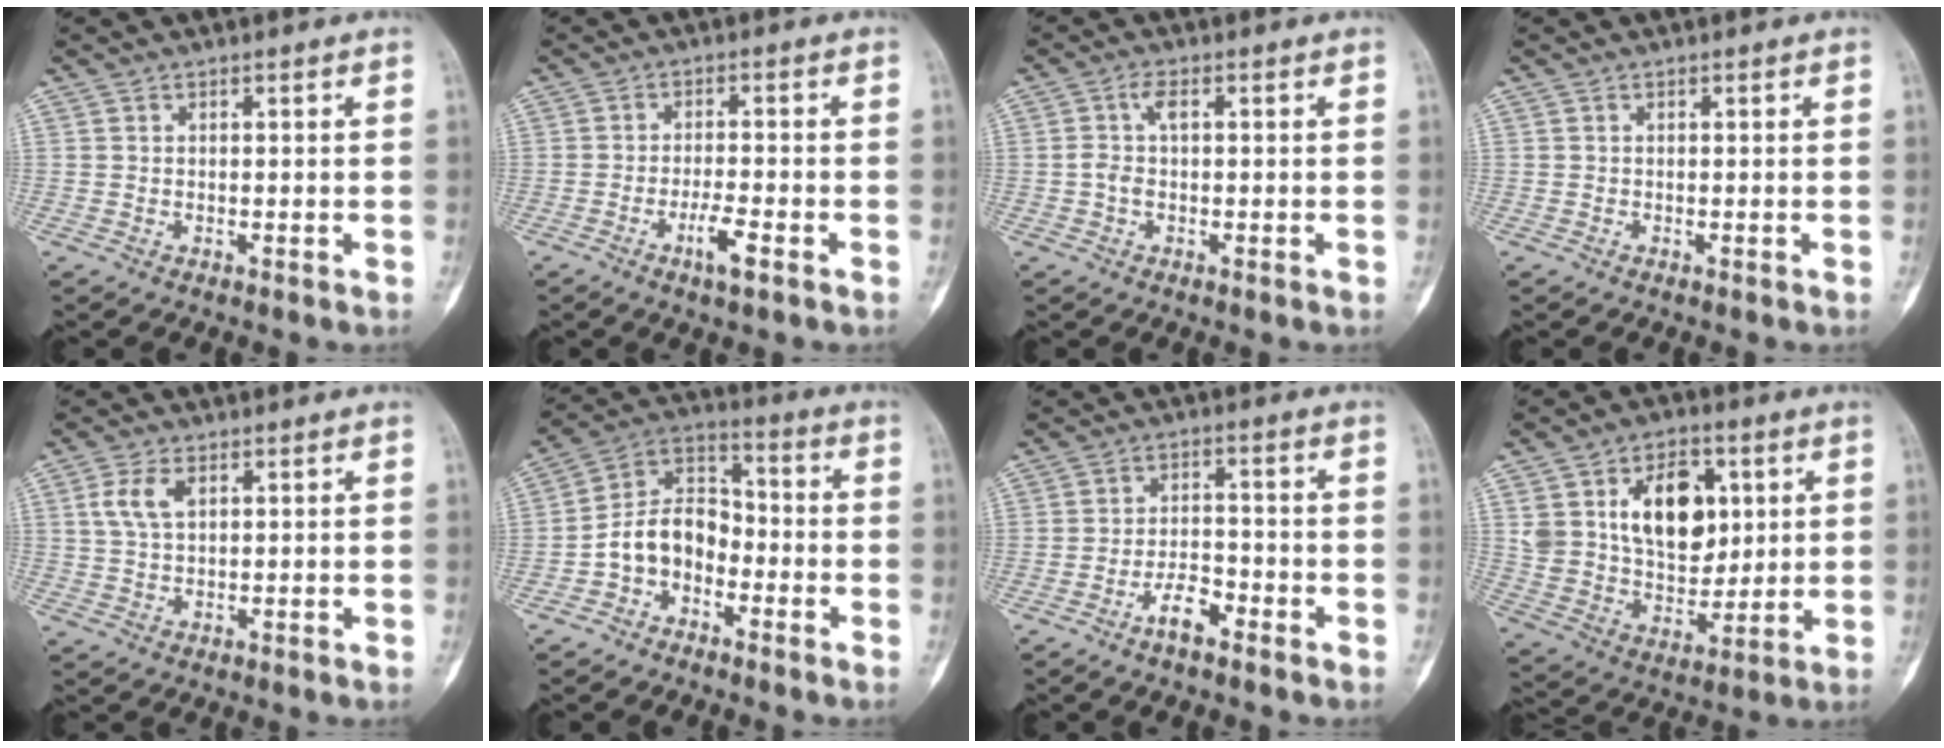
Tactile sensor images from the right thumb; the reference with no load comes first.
{"total": 4.5, "force": [-2.3, 0.9, 3.8], "torque": [-0.071, 0.010, -0.043]}
{"total": 3.0, "force": [0.3, 1.5, 2.6], "torque": [-0.062, 0.013, 0.002]}
{"total": 0.0}
{"total": 5.0, "force": [1.7, 2.8, 3.8], "torque": [-0.082, 0.003, 0.033]}
{"total": 10.2, "force": [-3.7, 7.3, 6.0], "torque": [-0.089, 0.057, -0.084]}
{"total": 5.2, "force": [-3.4, 2.0, 3.4], "torque": [-0.056, 0.025, -0.060]}
{"total": 17.3, "force": [5.1, 11.6, 11.8], "torque": [-0.141, -0.019, 0.099]}